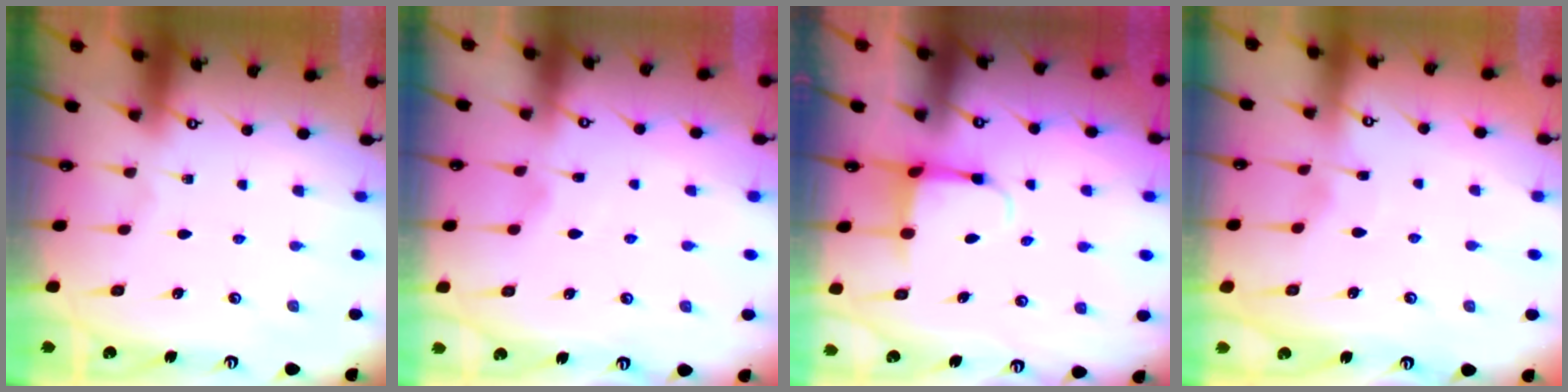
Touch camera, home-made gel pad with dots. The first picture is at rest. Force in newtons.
{"total": 2.1, "press": 2.1, "slide": 0.3}
{"total": 3.8, "press": 3.6, "slide": 1.3}
{"total": 3.2, "press": 3.1, "slide": 0.5}